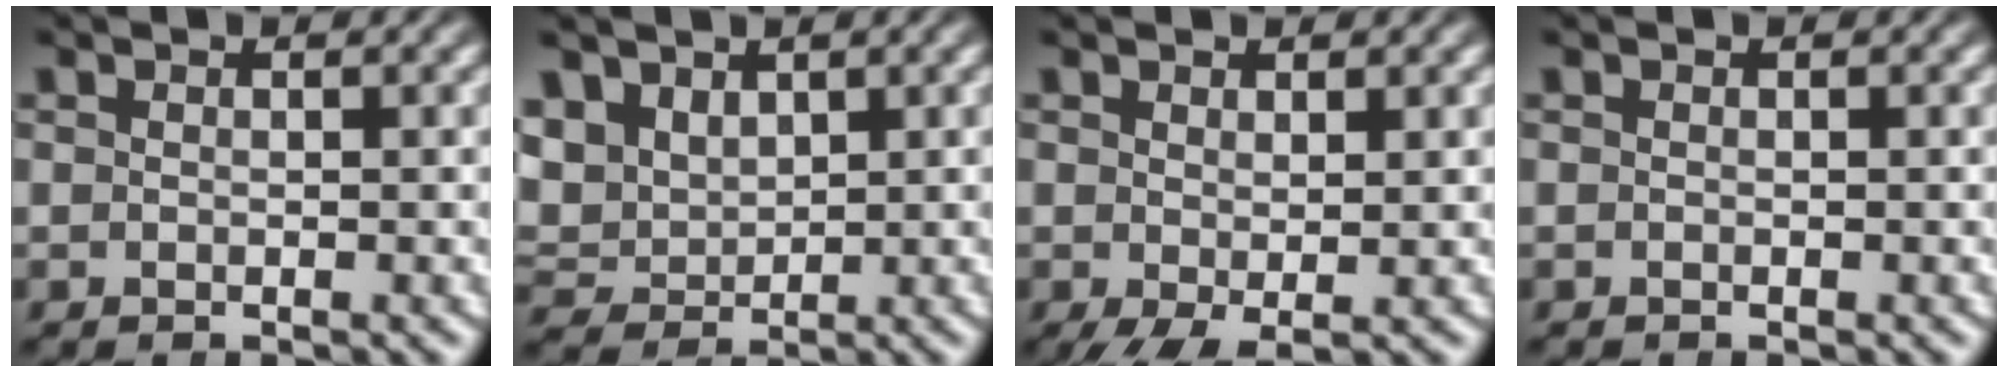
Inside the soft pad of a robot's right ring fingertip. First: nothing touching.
{"total": 5.9, "force": [1.5, 5.1, 2.5], "torque": [-0.072, -0.013, 0.033]}
{"total": 2.1, "force": [-0.8, 0.4, 1.9], "torque": [-0.019, -0.014, 0.003]}
{"total": 0.0}